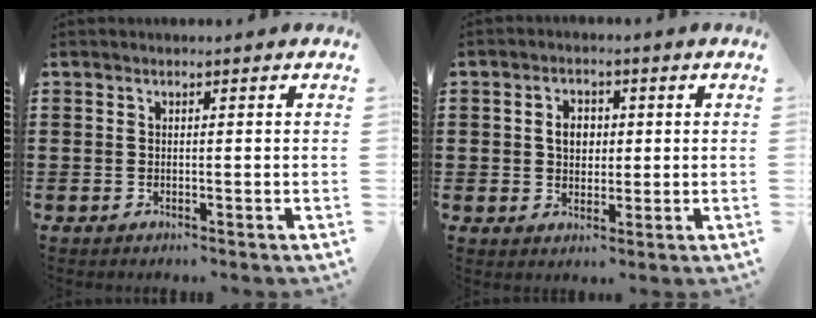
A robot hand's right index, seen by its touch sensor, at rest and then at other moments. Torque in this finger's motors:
{"motor_torque": [0.89, 0.68, 0.39, 0.09]}